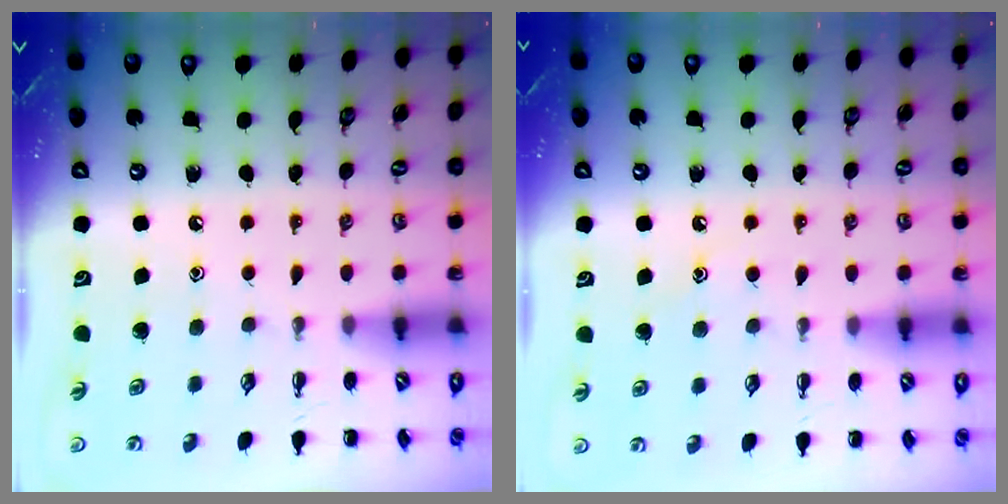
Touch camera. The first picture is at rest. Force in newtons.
{"total": 6.7, "press": 6.5, "slide": 1.3}